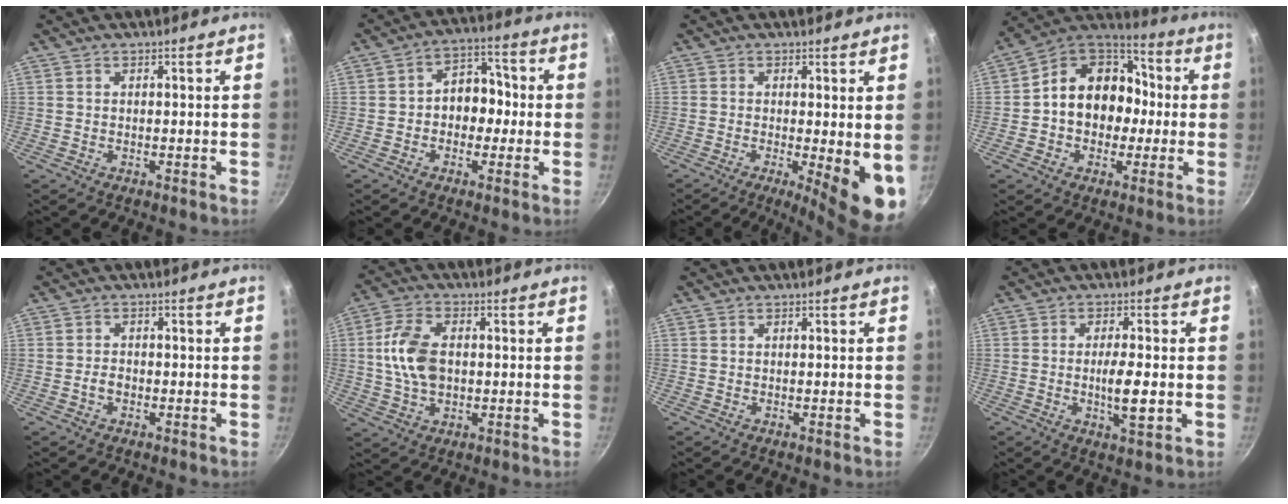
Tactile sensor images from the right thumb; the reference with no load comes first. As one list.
[{"total": 8.4, "force": [-0.7, 6.5, 5.3], "torque": [-0.020, 0.029, -0.025]}, {"total": 9.8, "force": [-1.5, 2.5, 9.3], "torque": [-0.109, -0.013, -0.014]}, {"total": 16.3, "force": [-0.4, 13.2, 9.5], "torque": [-0.110, 0.049, -0.022]}, {"total": 1.8, "force": [-0.7, 1.2, 1.1], "torque": [-0.018, 0.011, -0.013]}, {"total": 10.1, "force": [0.5, 6.3, 7.9], "torque": [-0.145, 0.015, 0.004]}, {"total": 0.0}, {"total": 6.4, "force": [-0.9, 1.5, 6.2], "torque": [-0.113, -0.002, -0.017]}]